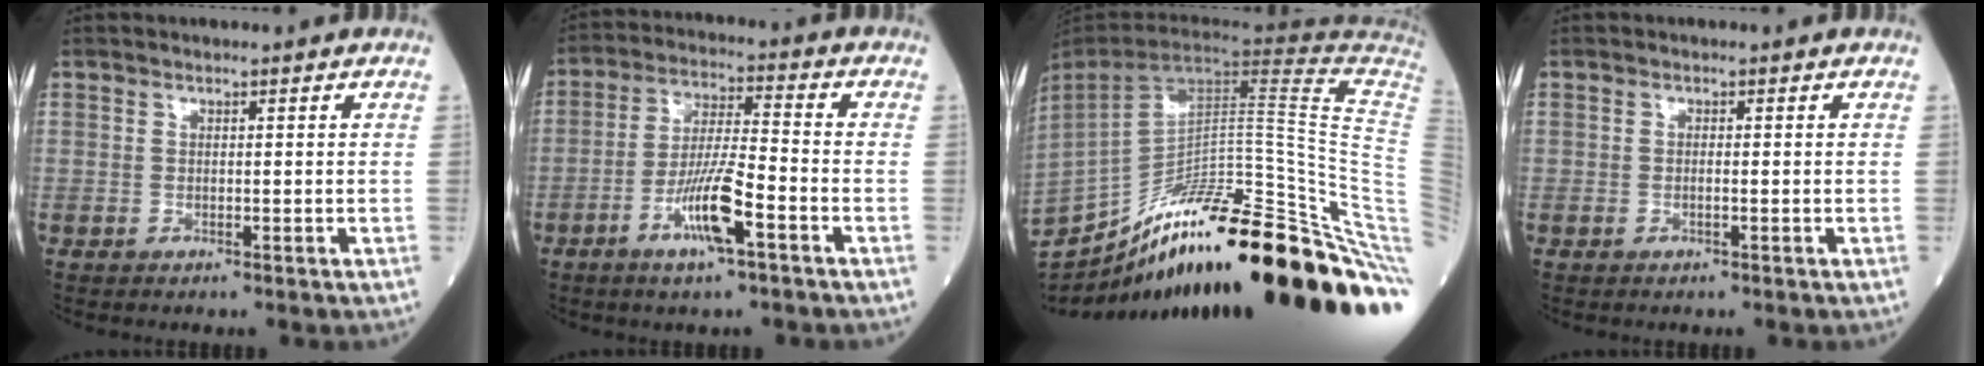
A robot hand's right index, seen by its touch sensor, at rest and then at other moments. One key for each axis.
{"total": 9.4, "fx": -4.4, "fy": 0.8, "fz": 8.3, "tx": -0.160, "ty": -0.003, "tz": -0.083}
{"total": 39.7, "fx": -24.4, "fy": 4.3, "fz": 31.1, "tx": -0.407, "ty": -0.016, "tz": -0.356}
{"total": 0.6, "fx": -0.3, "fy": 0.1, "fz": 0.5, "tx": -0.010, "ty": 0.001, "tz": -0.006}